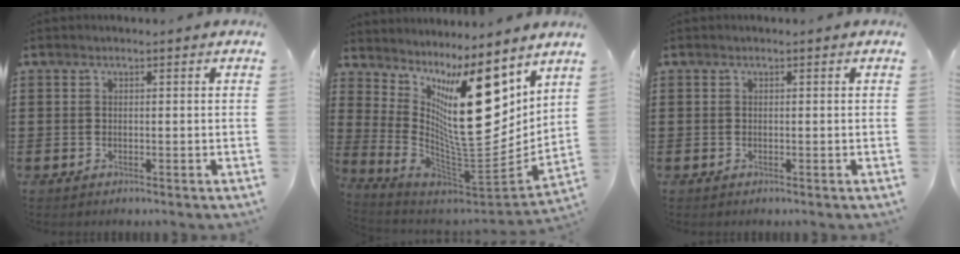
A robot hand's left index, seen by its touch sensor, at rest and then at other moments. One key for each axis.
{"total": 17.1, "fx": 5.8, "fy": 5.1, "fz": 15.3, "tx": -0.282, "ty": -0.042, "tz": 0.093}
{"total": 0.0}